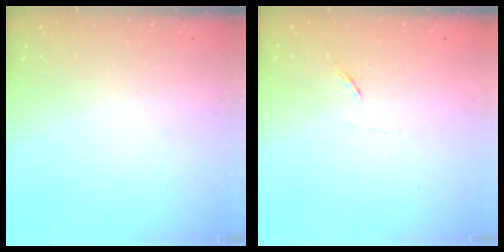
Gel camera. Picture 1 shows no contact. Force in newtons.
{"total": 6.2, "press": 6.1, "slide": 0.9}